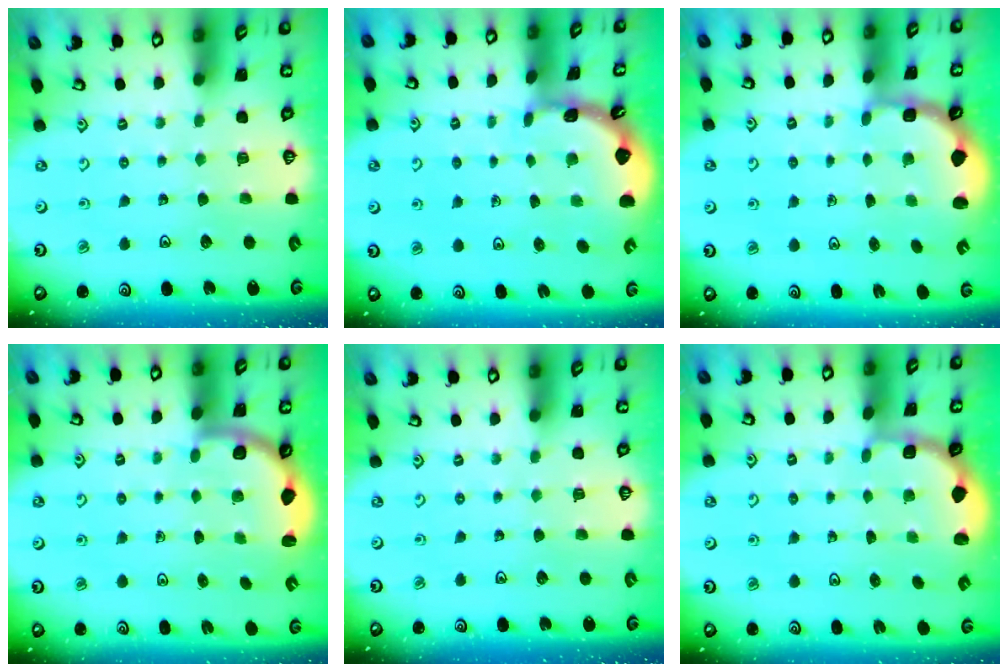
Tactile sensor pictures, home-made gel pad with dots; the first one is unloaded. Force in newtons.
{"total": 1.7, "press": 1.7, "slide": 0.1}
{"total": 2.4, "press": 2.0, "slide": 1.3}
{"total": 3.1, "press": 3.0, "slide": 0.8}
{"total": 0.0}
{"total": 1.9, "press": 1.8, "slide": 0.7}